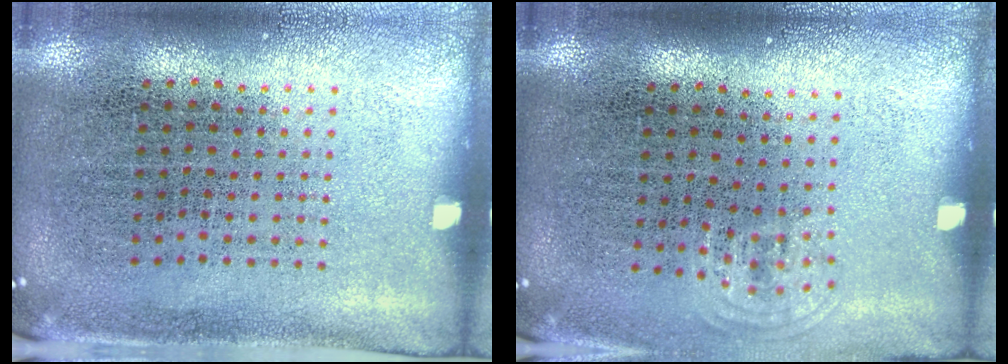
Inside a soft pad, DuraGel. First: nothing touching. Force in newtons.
{"total": 0.8, "press": 0.5, "slide": 0.6}